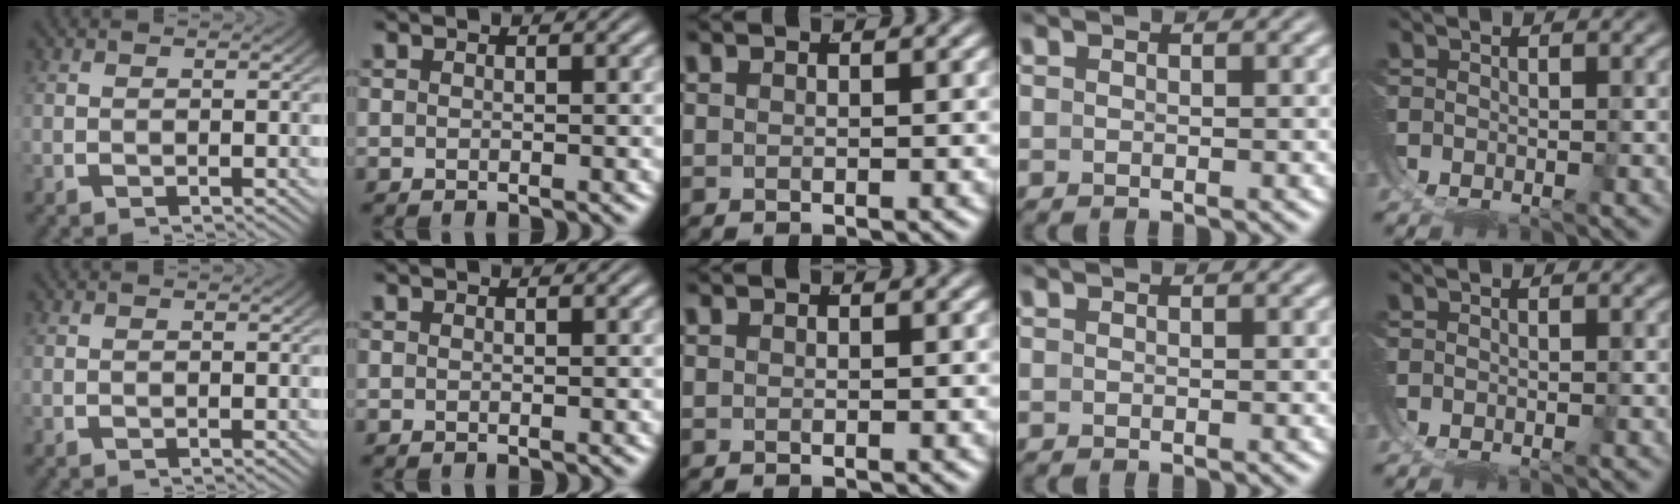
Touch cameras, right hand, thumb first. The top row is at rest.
{}